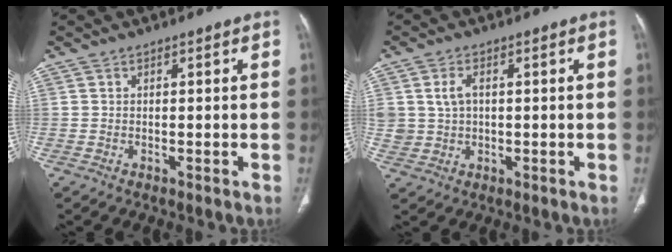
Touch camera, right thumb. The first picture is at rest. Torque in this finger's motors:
{"motor_torque": [-0.16, -0.17, 0.11, 0.62, 0.08]}